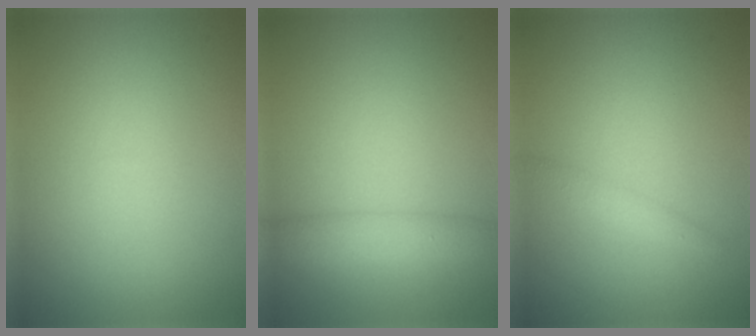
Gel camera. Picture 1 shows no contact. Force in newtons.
{"total": 3.0, "press": 3.0, "slide": 0.2}
{"total": 1.2, "press": 1.2, "slide": 0.1}